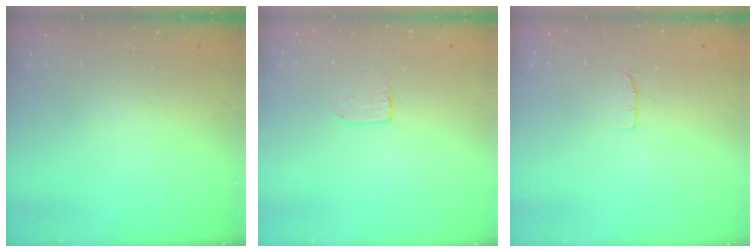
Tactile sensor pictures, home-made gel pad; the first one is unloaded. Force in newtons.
{"total": 1.7, "press": 1.6, "slide": 0.1}
{"total": 4.4, "press": 4.3, "slide": 0.4}